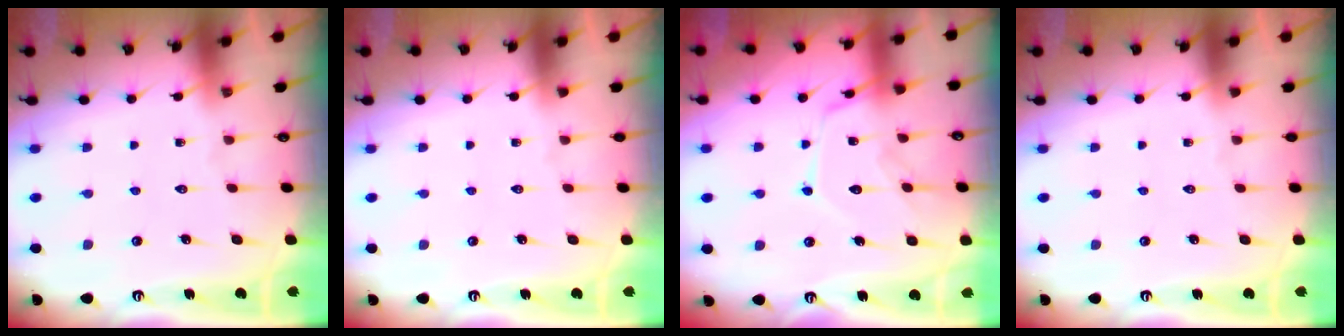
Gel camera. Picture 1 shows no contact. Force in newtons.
{"total": 0.0}
{"total": 11.9, "press": 11.9, "slide": 0.3}
{"total": 0.0}